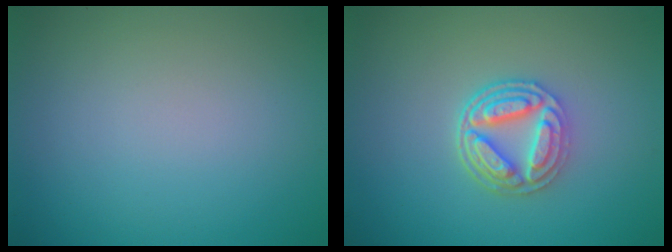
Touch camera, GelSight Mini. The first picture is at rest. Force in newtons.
{"total": 4.6, "press": 3.7, "slide": 2.7}